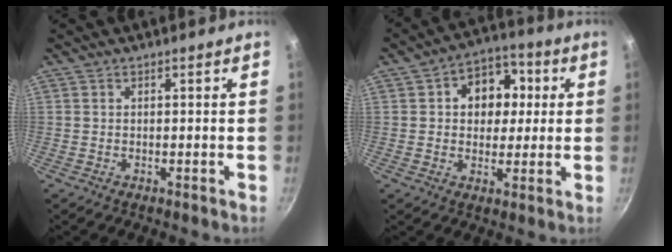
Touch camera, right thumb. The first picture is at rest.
{"total": 11.1, "force": [2.1, 8.6, 6.6], "torque": [-0.051, 0.011, 0.020]}